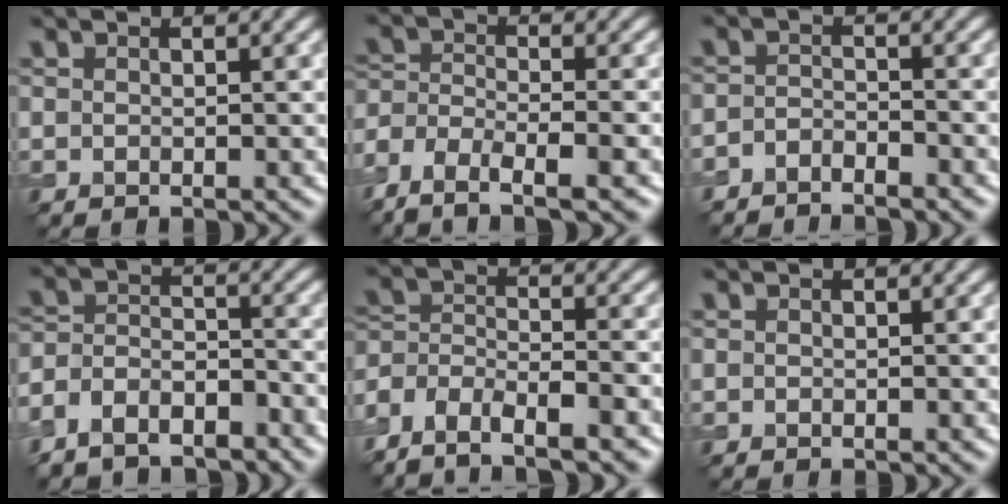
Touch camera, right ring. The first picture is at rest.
{"total": 6.3, "force": [-4.9, 2.2, 3.5], "torque": [-0.061, -0.007, -0.092]}
{"total": 2.2, "force": [-2.2, 0.3, 0.1], "torque": [-0.002, -0.003, -0.048]}
{"total": 5.9, "force": [-5.0, 2.8, 1.6], "torque": [-0.033, -0.008, -0.097]}
{"total": 6.6, "force": [-5.5, 2.6, 2.4], "torque": [-0.030, 0.002, -0.098]}
{"total": 0.0}